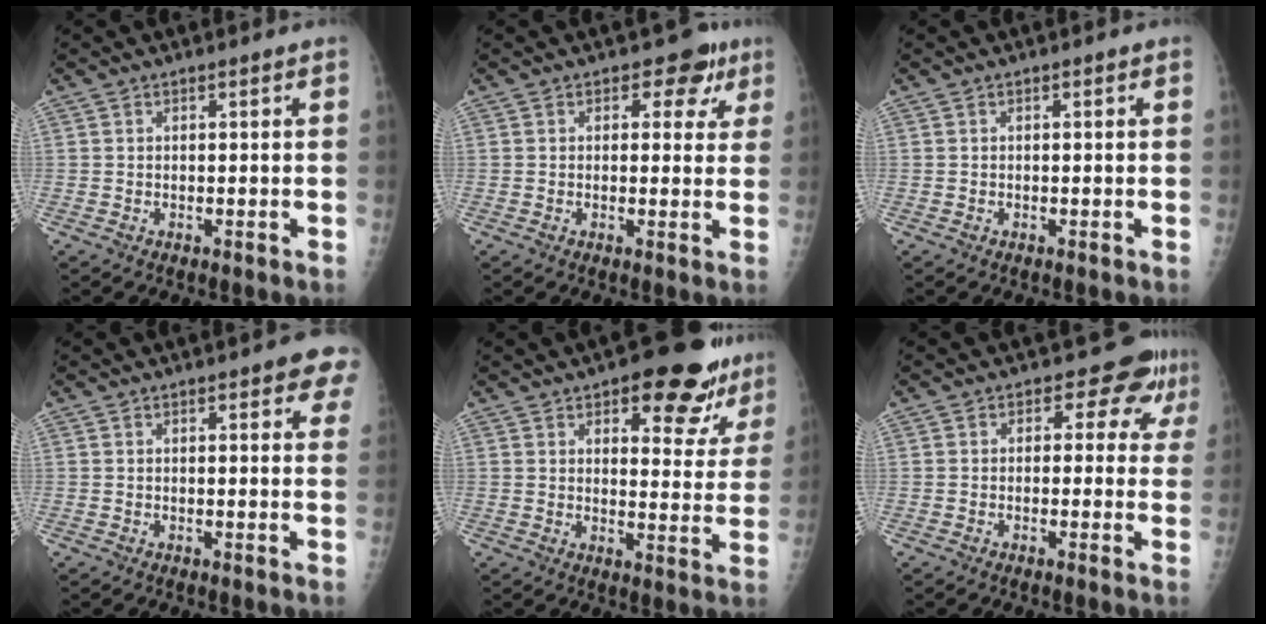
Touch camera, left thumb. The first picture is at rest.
{"total": 5.4, "force": [2.6, 3.9, 2.7], "torque": [0.013, -0.003, 0.023]}
{"total": 0.0}
{"total": 5.6, "force": [2.9, 1.9, 4.4], "torque": [-0.025, -0.006, 0.027]}
{"total": 14.8, "force": [9.4, 6.6, 9.4], "torque": [-0.055, -0.046, 0.118]}
{"total": 5.8, "force": [2.8, 4.2, 3.0], "torque": [0.005, -0.006, 0.017]}